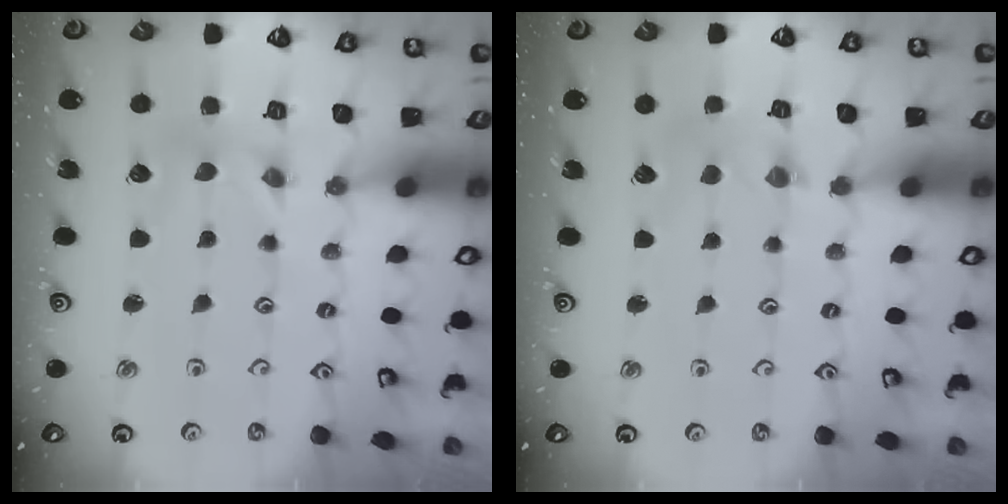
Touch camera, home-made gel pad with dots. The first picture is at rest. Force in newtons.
{"total": 2.5, "press": 2.5, "slide": 0.3}